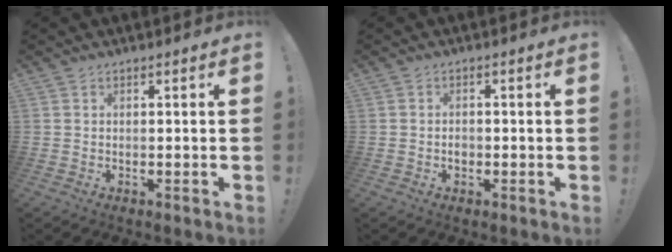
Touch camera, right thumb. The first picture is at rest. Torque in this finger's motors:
{"motor_torque": [0.08, 0.04, 0.22, -0.12, 0.00]}